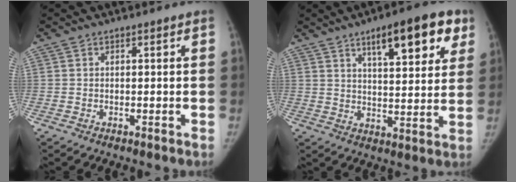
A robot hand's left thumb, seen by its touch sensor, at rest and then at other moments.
{"total": 15.2, "force": [8.2, 5.3, 11.7], "torque": [-0.124, -0.023, 0.114]}